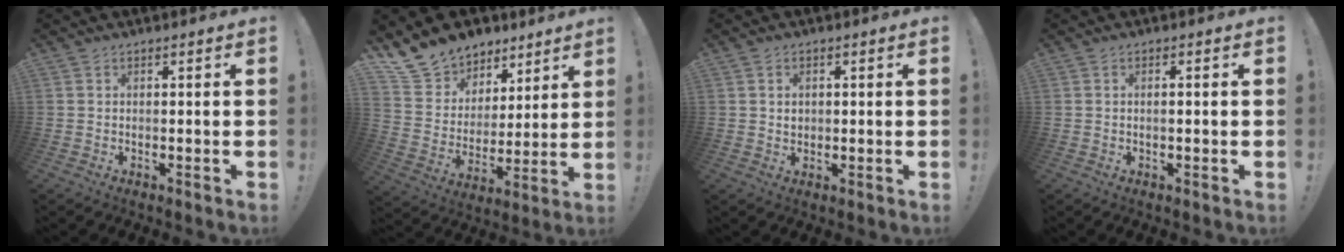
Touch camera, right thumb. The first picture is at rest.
{"total": 12.8, "force": [9.4, 8.4, 2.0], "torque": [-0.048, -0.071, 0.190]}
{"total": 1.8, "force": [0.4, 1.6, 0.9], "torque": [-0.007, -0.001, 0.003]}
{"total": 1.2, "force": [-0.2, 0.1, 1.2], "torque": [-0.020, 0.000, -0.005]}